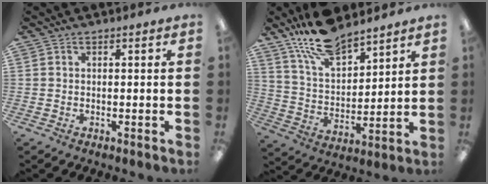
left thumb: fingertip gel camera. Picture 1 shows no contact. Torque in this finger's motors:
{"motor_torque": [0.10, 0.05, 1.43, -1.34, 0.30]}